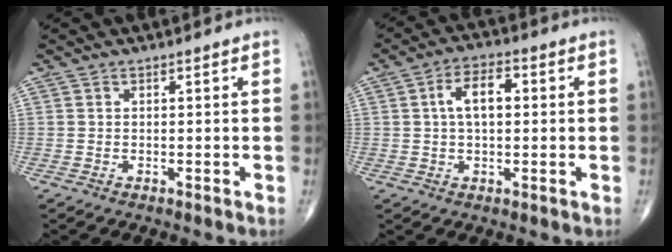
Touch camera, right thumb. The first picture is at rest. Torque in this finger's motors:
{"motor_torque": [0.25, 1.99, 0.72, 0.10, 0.07]}